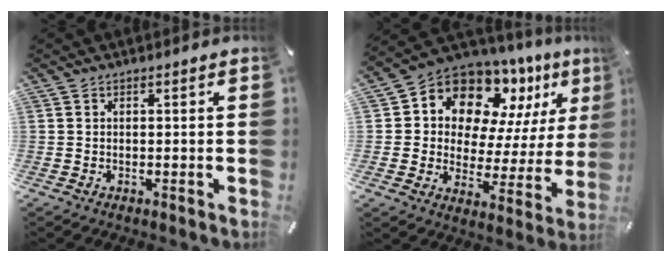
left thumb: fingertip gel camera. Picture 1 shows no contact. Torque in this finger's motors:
{"motor_torque": [2.07, 2.49, 1.51, -1.26, 0.20]}